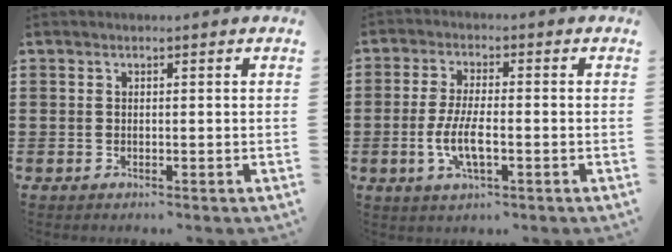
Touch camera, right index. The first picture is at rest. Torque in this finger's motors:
{"motor_torque": [1.65, 0.49, 0.63, 0.18]}